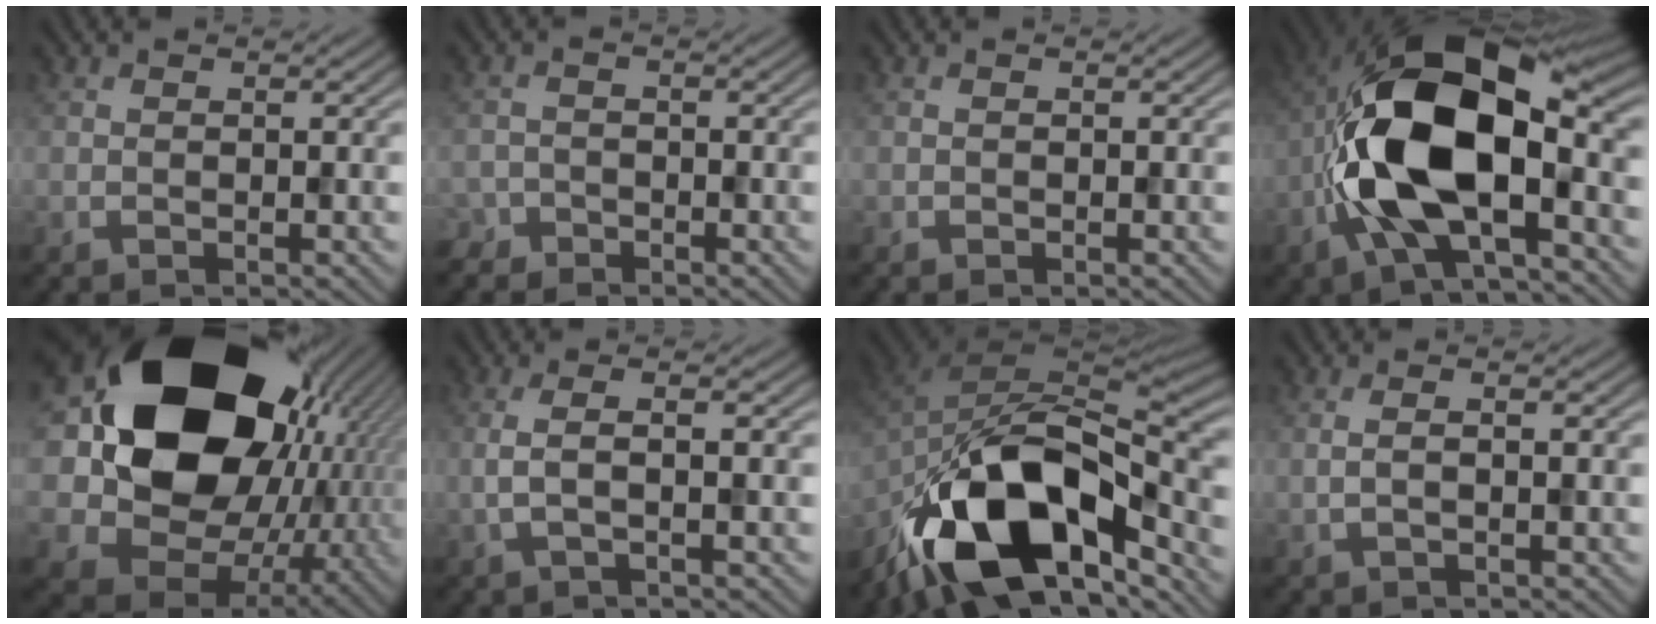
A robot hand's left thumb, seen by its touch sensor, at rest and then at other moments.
{"total": 2.1, "force": [-1.7, 1.2, 0.0], "torque": [0.003, -0.002, -0.044]}
{"total": 0.0}
{"total": 15.9, "force": [-2.1, 8.0, 13.6], "torque": [-0.260, -0.005, -0.043]}
{"total": 23.2, "force": [5.5, 17.6, 14.1], "torque": [-0.299, -0.025, 0.124]}
{"total": 3.2, "force": [-0.1, 0.8, 3.1], "torque": [-0.057, 0.003, -0.012]}
{"total": 18.0, "force": [-8.7, 9.6, 12.6], "torque": [-0.235, -0.010, -0.163]}
{"total": 1.8, "force": [-0.1, 0.4, 1.8], "torque": [-0.034, 0.005, -0.009]}